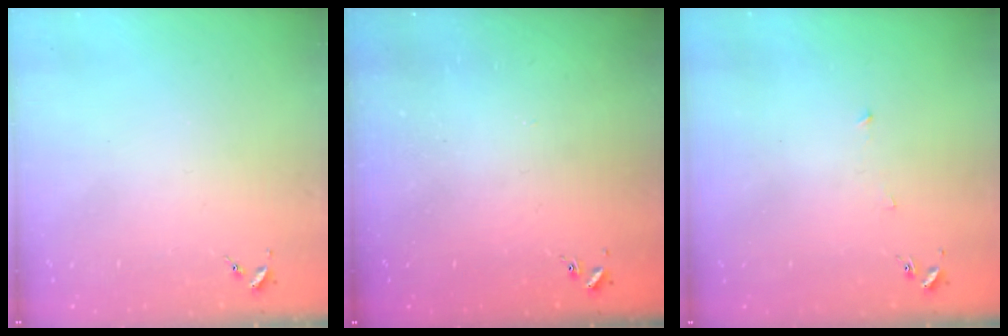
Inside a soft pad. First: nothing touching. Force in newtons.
{"total": 0.9, "press": 0.8, "slide": 0.2}
{"total": 3.3, "press": 3.3, "slide": 0.3}